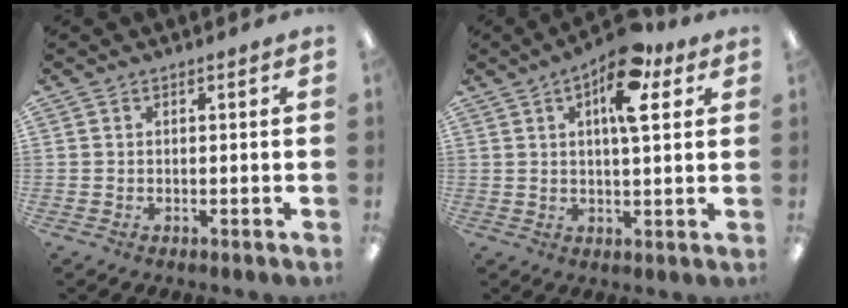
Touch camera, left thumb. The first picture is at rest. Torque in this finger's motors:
{"motor_torque": [-0.07, 0.31, 0.17, -0.21, 0.28]}